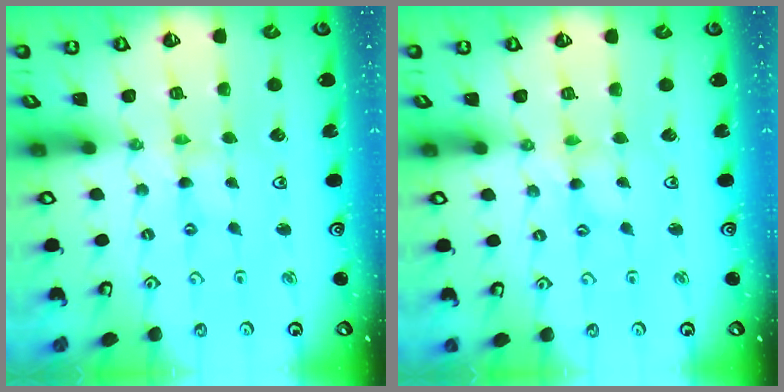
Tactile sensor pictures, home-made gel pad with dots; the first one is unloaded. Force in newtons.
{"total": 1.2, "press": 1.2, "slide": 0.3}